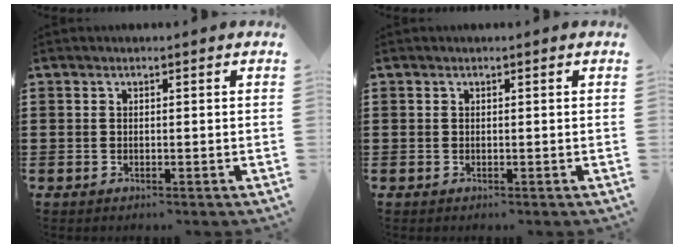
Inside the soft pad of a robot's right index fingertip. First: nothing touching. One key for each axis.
{"total": 0.0}